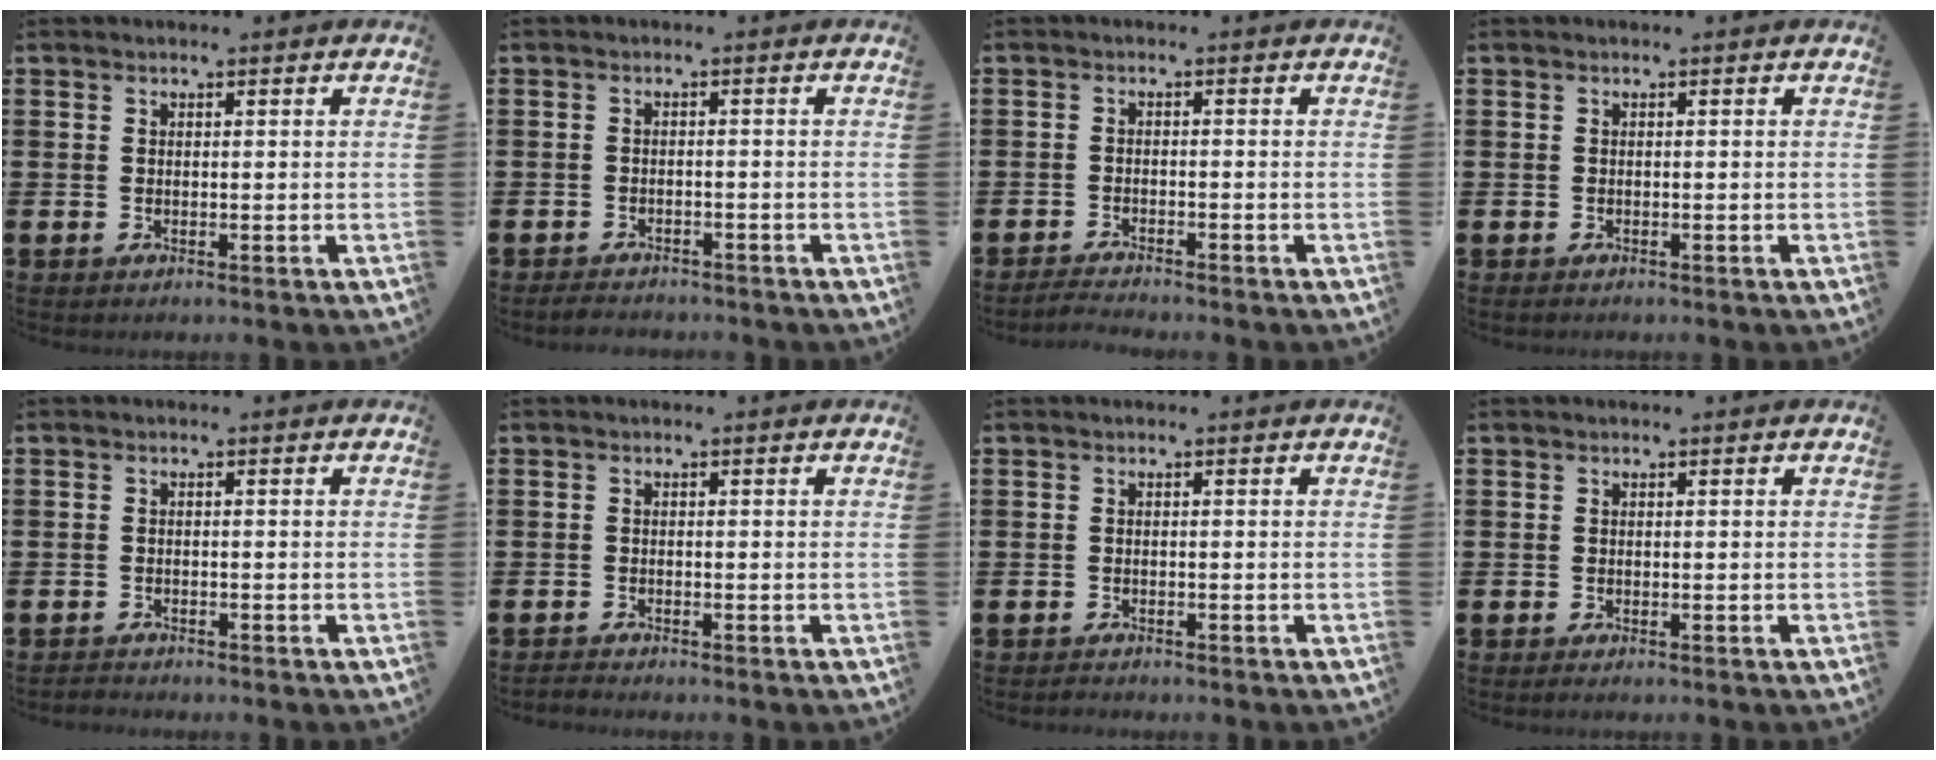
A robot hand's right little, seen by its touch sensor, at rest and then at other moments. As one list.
[{"total": 1.4, "force": [-1.4, 0.2, 0.1], "torque": [-0.006, 0.003, -0.030]}, {"total": 1.5, "force": [-1.5, -0.1, 0.3], "torque": [-0.006, 0.002, -0.029]}, {"total": 0.0}, {"total": 0.8, "force": [-0.7, 0.1, -0.1], "torque": [-0.001, 0.000, -0.016]}, {"total": 0.7, "force": [-0.7, 0.0, 0.1], "torque": [-0.003, -0.002, -0.014]}, {"total": 0.5, "force": [-0.5, 0.1, 0.1], "torque": [-0.004, -0.002, -0.010]}, {"total": 0.0}]